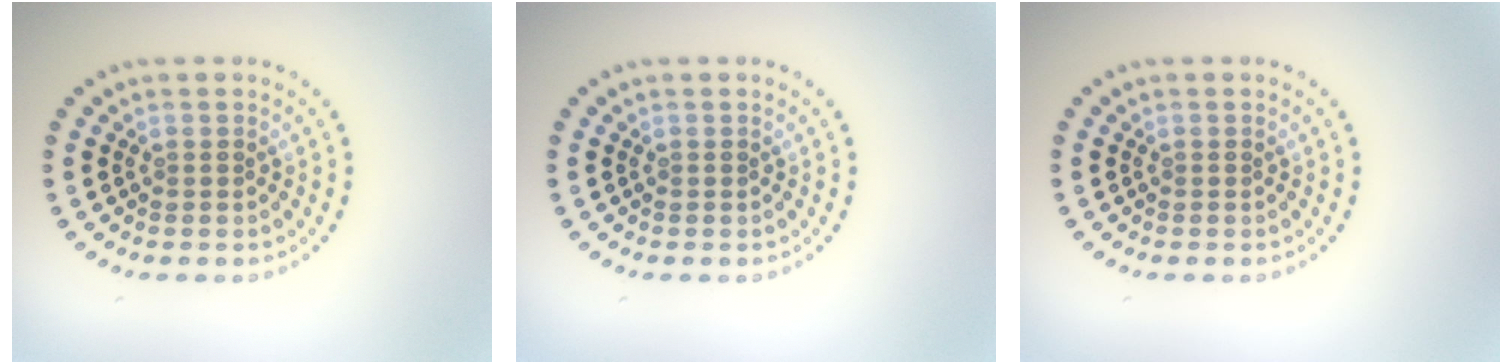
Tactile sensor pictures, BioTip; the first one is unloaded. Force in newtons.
{"total": 0.0}
{"total": 0.0}